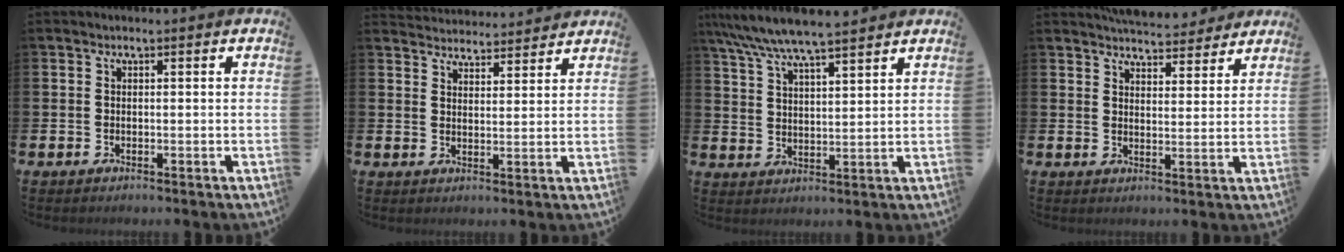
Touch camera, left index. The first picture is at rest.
{"total": 4.0, "force": [4.0, 0.4, -0.4], "torque": [0.001, -0.030, 0.070]}
{"total": 7.4, "force": [6.8, 0.6, 2.7], "torque": [-0.080, -0.027, 0.124]}
{"total": 5.8, "force": [5.6, 1.1, 0.6], "torque": [-0.019, -0.032, 0.103]}